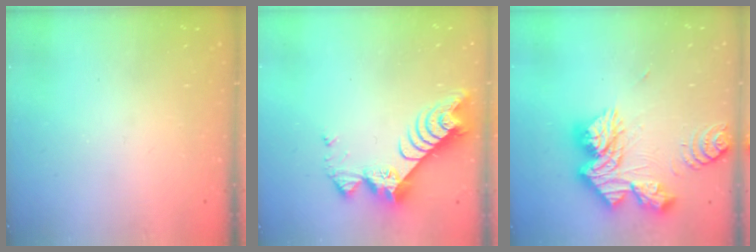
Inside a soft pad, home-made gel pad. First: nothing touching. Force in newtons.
{"total": 10.7, "press": 10.7, "slide": 0.9}
{"total": 19.9, "press": 19.8, "slide": 1.7}